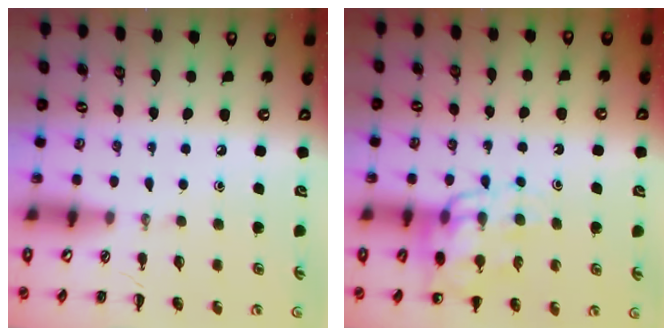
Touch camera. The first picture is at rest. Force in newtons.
{"total": 12.6, "press": 12.1, "slide": 3.4}